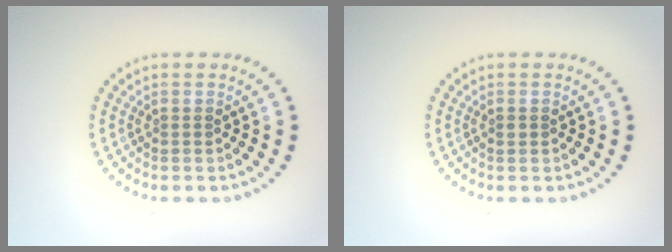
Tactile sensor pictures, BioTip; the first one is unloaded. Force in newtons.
{"total": 0.6, "press": 0.6, "slide": 0.1}